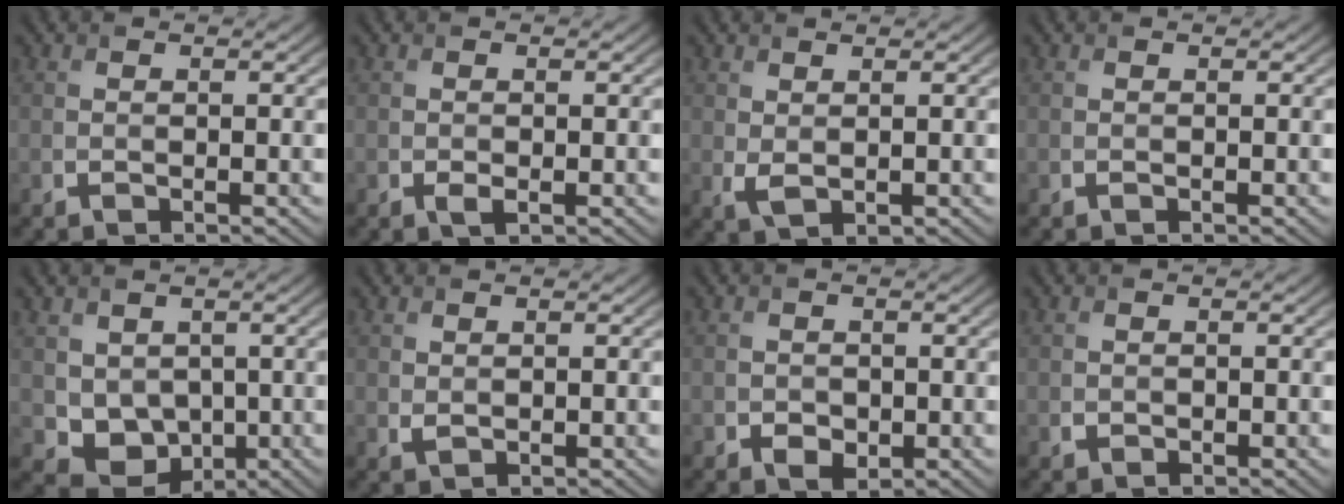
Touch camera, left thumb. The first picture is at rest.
{"total": 1.1, "force": [-0.4, 0.6, 0.8], "torque": [-0.016, -0.003, -0.006]}
{"total": 1.7, "force": [0.6, 0.9, 1.3], "torque": [-0.035, -0.005, 0.015]}
{"total": 0.0}
{"total": 5.2, "force": [0.9, 4.4, 2.7], "torque": [-0.074, -0.019, 0.019]}
{"total": 0.9, "force": [0.5, 0.6, 0.5], "torque": [-0.016, -0.003, 0.014]}
{"total": 1.8, "force": [-0.5, 1.5, 0.9], "torque": [-0.018, -0.009, -0.008]}
{"total": 0.6, "force": [-0.2, 0.6, 0.1], "torque": [0.000, -0.006, -0.004]}